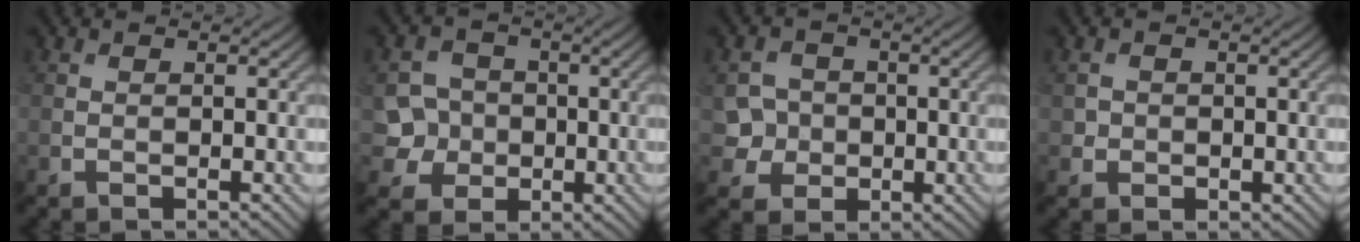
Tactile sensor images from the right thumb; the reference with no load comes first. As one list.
[{"total": 5.6, "force": [-1.0, 5.3, 1.6], "torque": [-0.032, -0.005, -0.042]}, {"total": 4.6, "force": [-0.7, 4.4, 1.2], "torque": [-0.024, -0.004, -0.029]}, {"total": 1.7, "force": [-0.1, 1.6, 0.3], "torque": [-0.003, -0.007, -0.002]}]